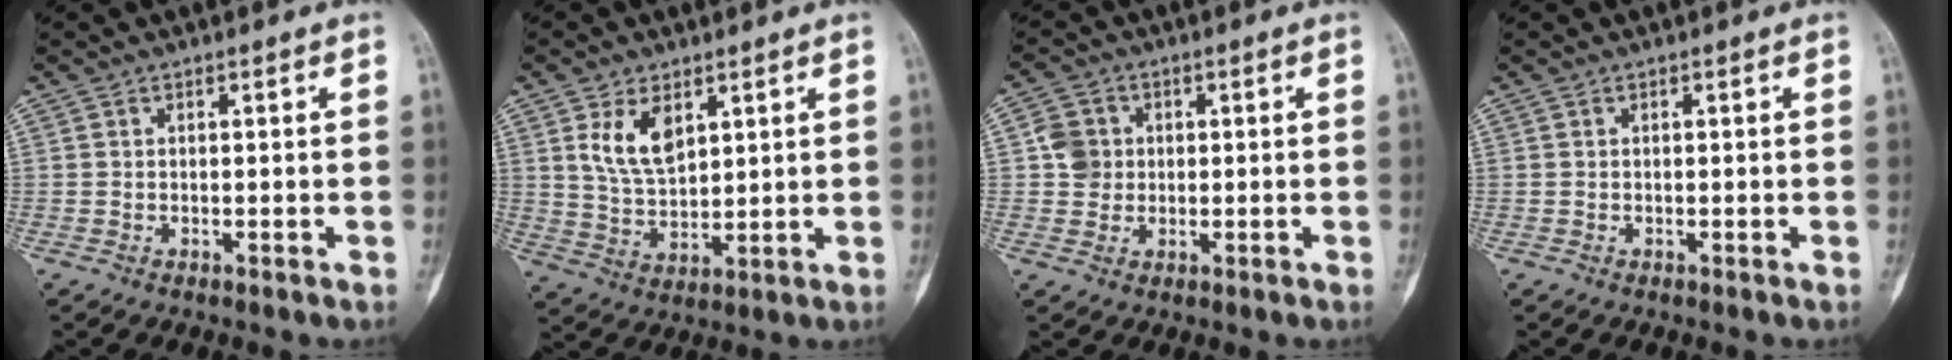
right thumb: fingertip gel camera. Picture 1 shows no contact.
{"total": 8.3, "force": [3.6, 4.6, 5.8], "torque": [-0.092, -0.019, 0.079]}
{"total": 4.9, "force": [0.4, 4.5, 1.7], "torque": [-0.013, 0.003, 0.003]}
{"total": 0.0}